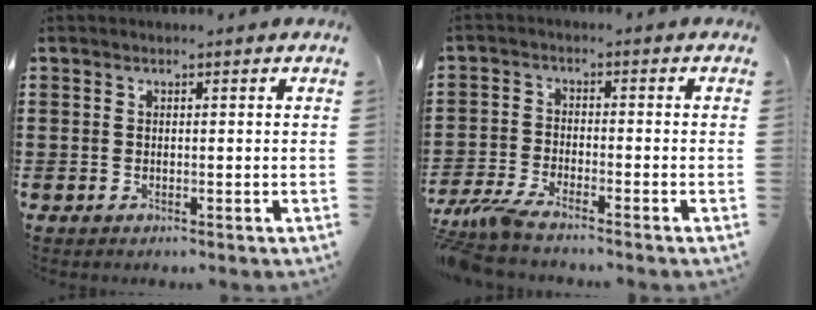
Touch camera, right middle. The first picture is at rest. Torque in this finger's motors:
{"motor_torque": [2.14, 0.00, 0.85, 0.21]}